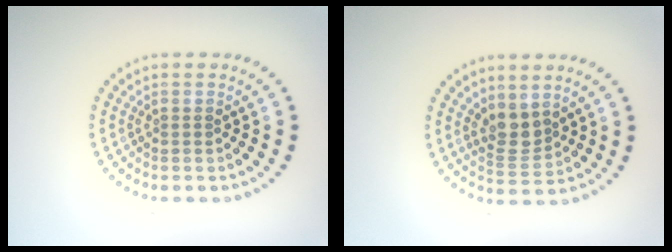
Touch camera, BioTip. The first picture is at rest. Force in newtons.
{"total": 2.6, "press": 2.1, "slide": 1.4}